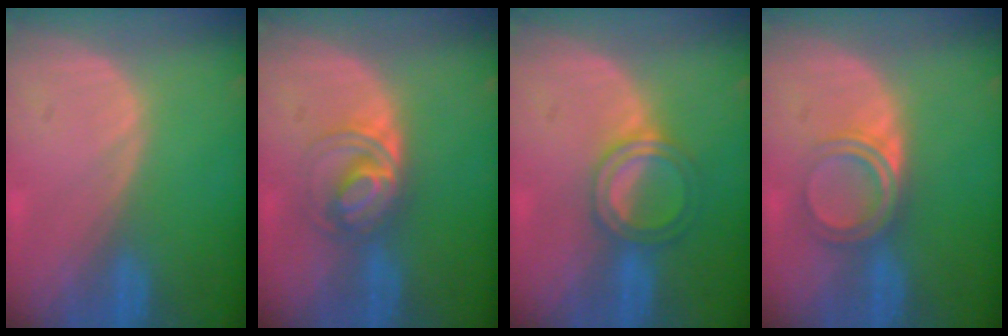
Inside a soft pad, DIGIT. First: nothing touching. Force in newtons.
{"total": 5.8, "press": 5.4, "slide": 2.0}
{"total": 5.0, "press": 4.7, "slide": 1.8}
{"total": 4.9, "press": 4.4, "slide": 2.2}